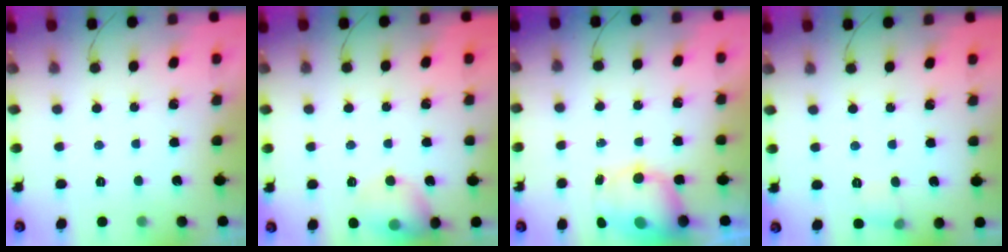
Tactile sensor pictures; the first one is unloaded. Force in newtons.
{"total": 10.4, "press": 10.2, "slide": 1.6}
{"total": 9.2, "press": 9.1, "slide": 1.7}
{"total": 5.0, "press": 4.7, "slide": 1.6}